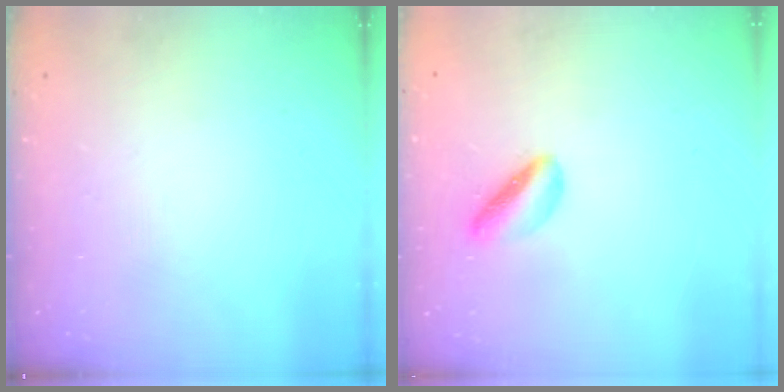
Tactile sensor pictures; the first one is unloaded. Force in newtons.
{"total": 3.9, "press": 3.8, "slide": 1.0}